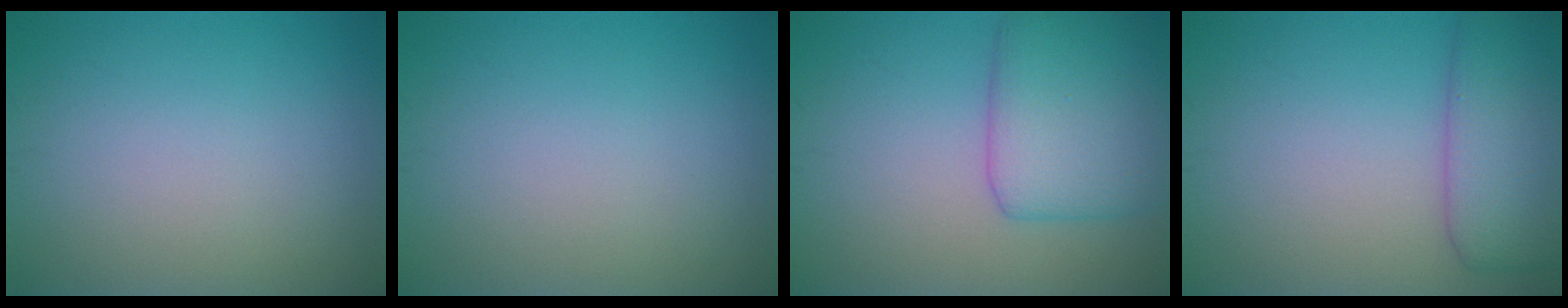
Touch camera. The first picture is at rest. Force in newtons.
{"total": 0.0}
{"total": 5.7, "press": 5.7, "slide": 0.2}
{"total": 5.5, "press": 5.5, "slide": 0.1}